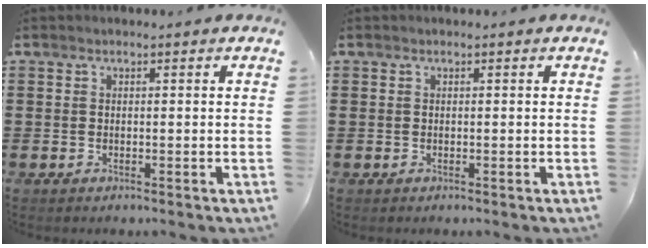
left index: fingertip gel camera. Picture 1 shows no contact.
{"total": 0.0}